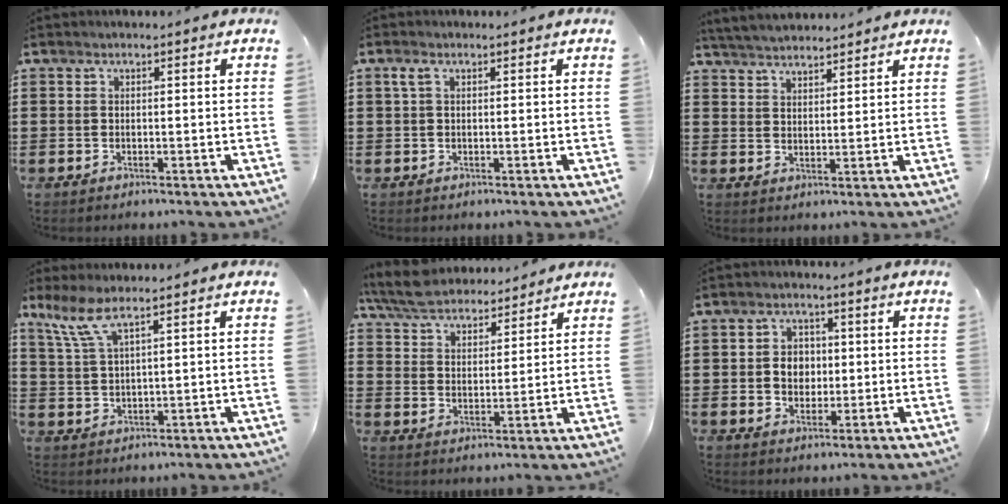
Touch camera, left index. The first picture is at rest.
{"total": 1.8, "force": [0.5, 0.9, 1.5], "torque": [-0.042, 0.004, 0.004]}
{"total": 4.0, "force": [3.9, 0.5, 0.4], "torque": [-0.021, -0.010, 0.072]}
{"total": 5.7, "force": [3.8, 1.1, 4.2], "torque": [-0.099, -0.004, 0.066]}
{"total": 6.6, "force": [6.1, 1.8, 1.8], "torque": [-0.062, -0.021, 0.111]}
{"total": 4.3, "force": [-0.1, 3.6, 2.2], "torque": [-0.048, 0.009, -0.008]}